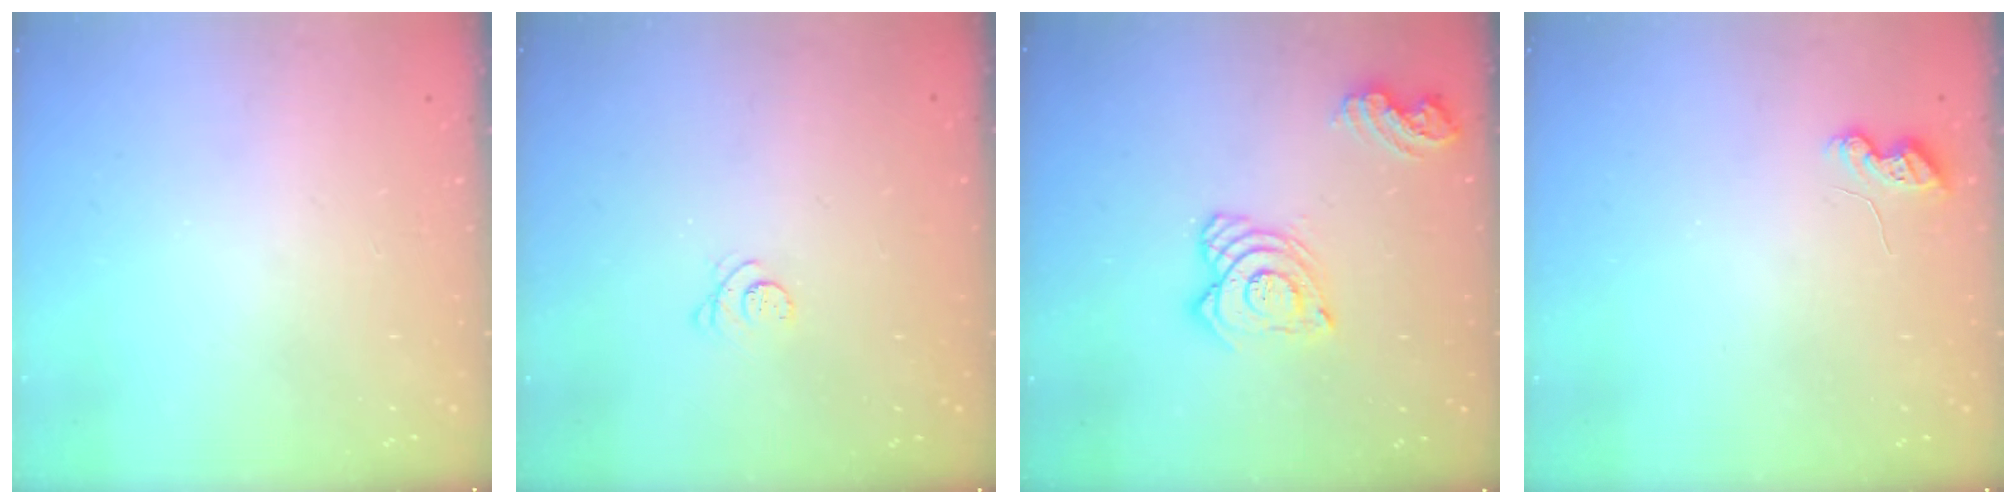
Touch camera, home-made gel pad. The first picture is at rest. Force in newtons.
{"total": 2.8, "press": 2.8, "slide": 0.4}
{"total": 12.8, "press": 12.7, "slide": 1.4}
{"total": 6.0, "press": 6.0, "slide": 0.5}